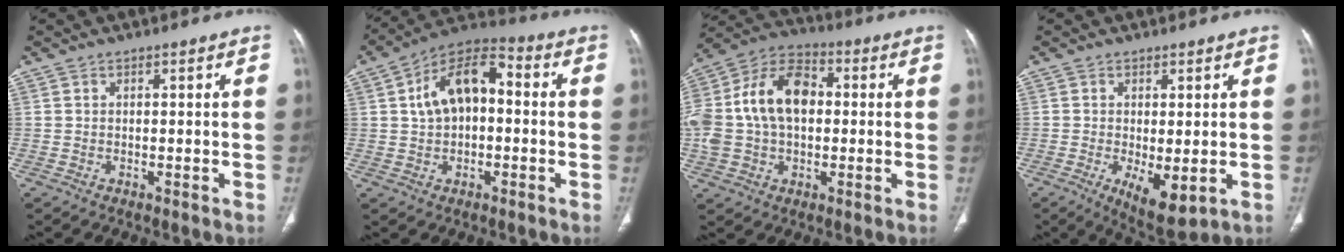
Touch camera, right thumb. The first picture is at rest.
{"total": 12.8, "force": [1.3, 7.8, 10.1], "torque": [-0.157, 0.037, 0.009]}
{"total": 19.5, "force": [1.4, 12.9, 14.6], "torque": [-0.294, 0.034, 0.022]}
{"total": 7.6, "force": [-1.8, 3.1, 6.7], "torque": [-0.104, -0.022, -0.018]}